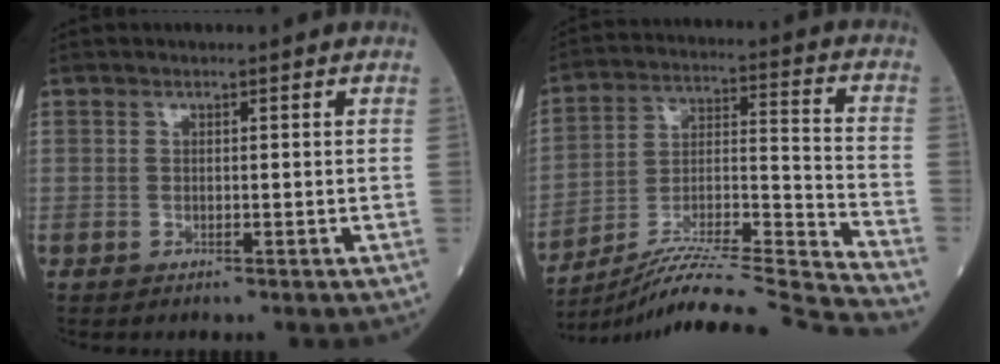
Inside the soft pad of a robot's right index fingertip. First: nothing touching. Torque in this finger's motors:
{"motor_torque": [-0.68, -0.76, 0.20, 0.07]}